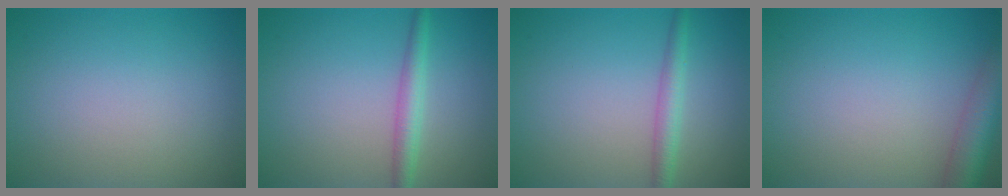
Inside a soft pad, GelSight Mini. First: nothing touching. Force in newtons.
{"total": 2.4, "press": 2.4, "slide": 0.0}
{"total": 2.3, "press": 2.3, "slide": 0.1}
{"total": 4.9, "press": 4.9, "slide": 0.3}